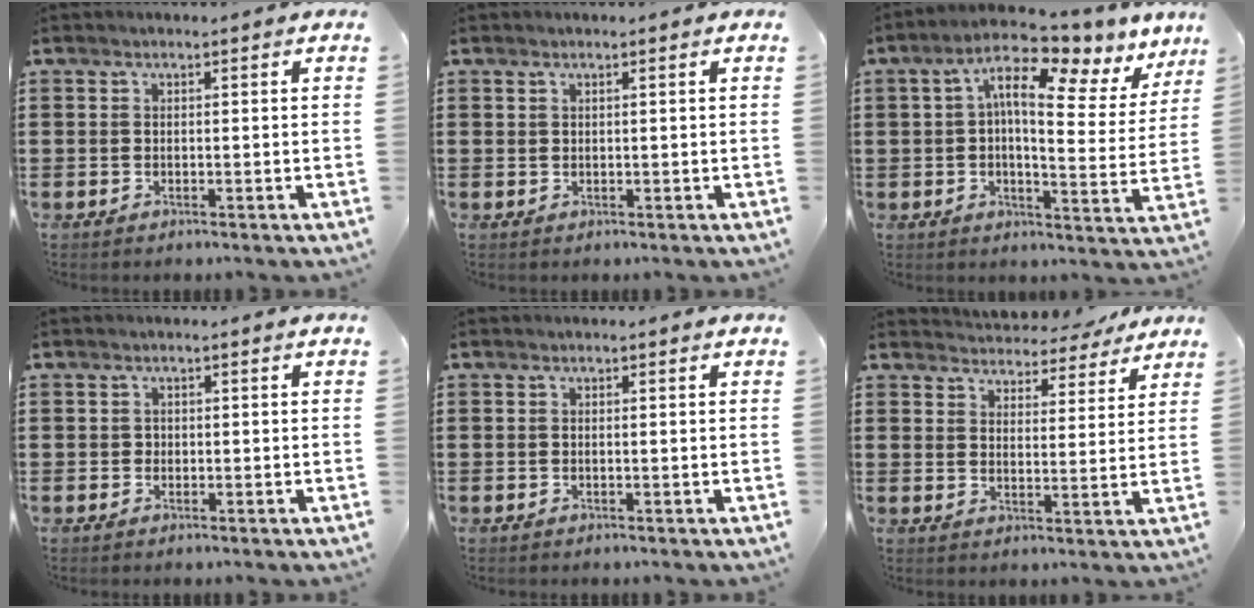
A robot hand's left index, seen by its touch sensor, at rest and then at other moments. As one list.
[{"total": 0.6, "force": [0.4, 0.2, 0.3], "torque": [-0.008, 0.001, 0.008]}, {"total": 11.4, "force": [6.6, 3.3, 8.6], "torque": [-0.155, -0.034, 0.106]}, {"total": 0.7, "force": [0.1, 0.7, 0.0], "torque": [-0.003, 0.004, 0.002]}, {"total": 0.0}, {"total": 4.6, "force": [4.5, 1.0, 0.2], "torque": [-0.019, -0.025, 0.080]}]